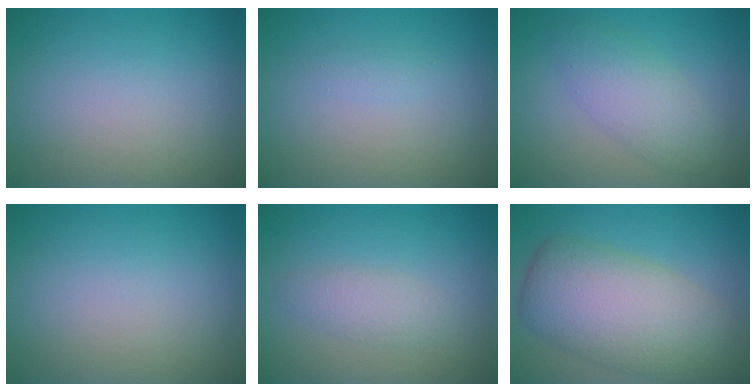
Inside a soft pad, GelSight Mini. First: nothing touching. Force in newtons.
{"total": 0.6, "press": 0.6, "slide": 0.0}
{"total": 3.8, "press": 3.8, "slide": 0.1}
{"total": 0.0}
{"total": 1.9, "press": 1.9, "slide": 0.0}
{"total": 9.0, "press": 9.0, "slide": 0.7}